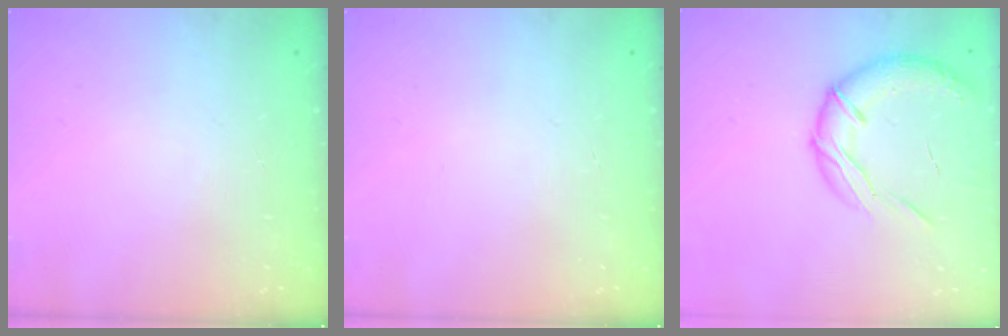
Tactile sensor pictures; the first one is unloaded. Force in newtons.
{"total": 0.0}
{"total": 14.9, "press": 14.7, "slide": 2.3}